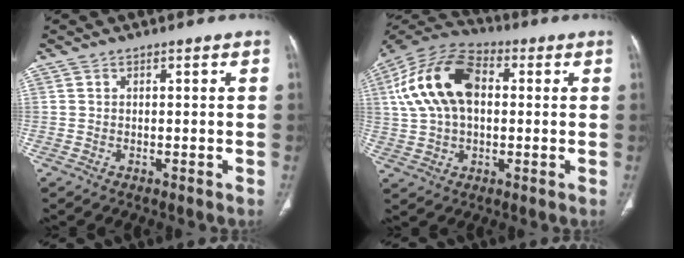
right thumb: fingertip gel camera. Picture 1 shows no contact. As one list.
[{"total": 17.1, "force": [2.9, 10.7, 13.0], "torque": [-0.244, 0.027, 0.046]}]